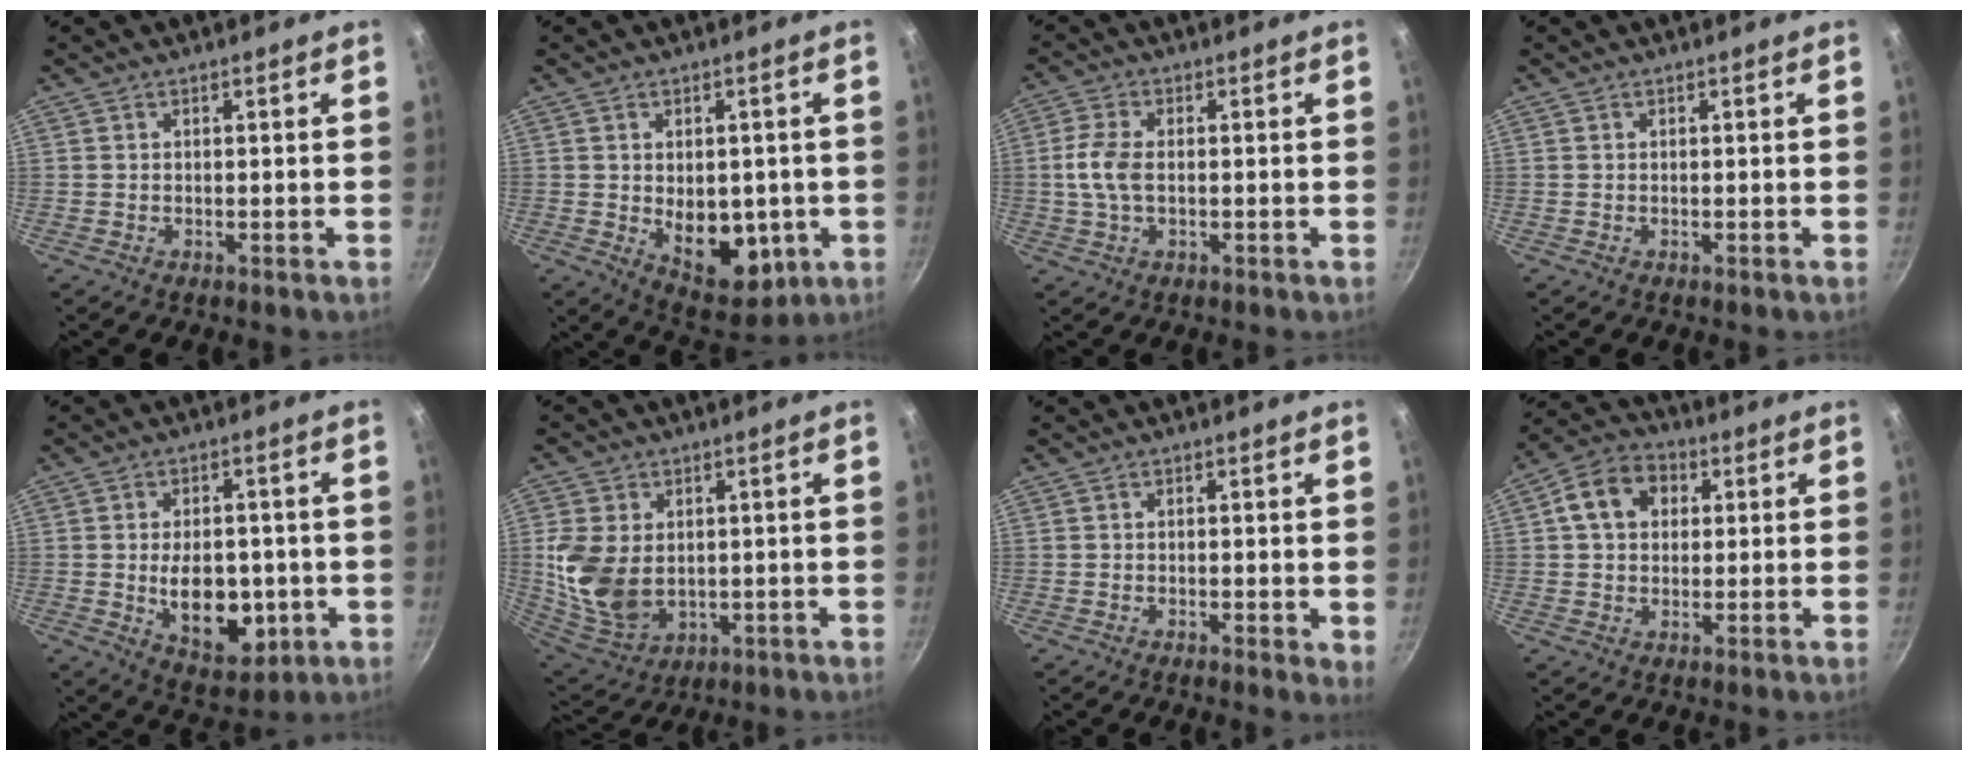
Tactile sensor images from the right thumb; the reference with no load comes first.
{"total": 12.0, "force": [-1.4, 7.8, 9.0], "torque": [-0.084, -0.019, -0.001]}
{"total": 5.9, "force": [-0.1, 3.3, 4.9], "torque": [-0.106, 0.009, -0.005]}
{"total": 0.0}
{"total": 13.1, "force": [-1.8, 8.3, 10.0], "torque": [-0.112, -0.007, -0.010]}
{"total": 12.8, "force": [1.0, 9.2, 8.8], "torque": [-0.164, -0.021, 0.038]}
{"total": 2.4, "force": [0.0, 0.9, 2.2], "torque": [-0.027, -0.006, -0.002]}
{"total": 9.7, "force": [2.4, 7.6, 5.6], "torque": [-0.069, 0.016, 0.024]}